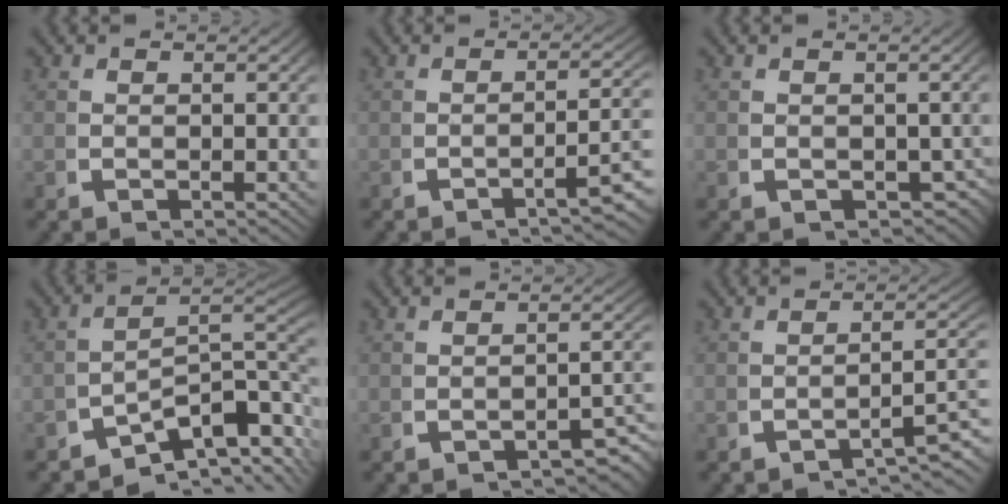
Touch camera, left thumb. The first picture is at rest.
{"total": 4.4, "force": [-2.2, 0.9, 3.7], "torque": [-0.048, 0.003, -0.032]}
{"total": 2.0, "force": [-0.5, 1.6, 1.2], "torque": [-0.013, -0.012, 0.000]}
{"total": 11.1, "force": [-2.6, 6.6, 8.6], "torque": [-0.130, -0.028, -0.040]}
{"total": 3.2, "force": [-2.3, 0.9, 2.0], "torque": [-0.025, -0.001, -0.033]}
{"total": 4.6, "force": [-2.6, 1.5, 3.6], "torque": [-0.055, -0.002, -0.036]}